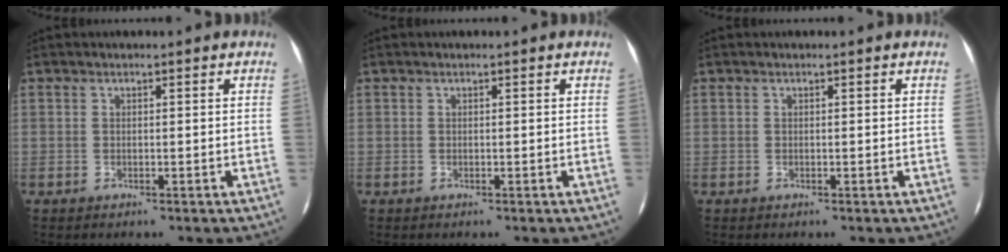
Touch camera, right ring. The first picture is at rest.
{"total": 0.0}
{"total": 0.0}